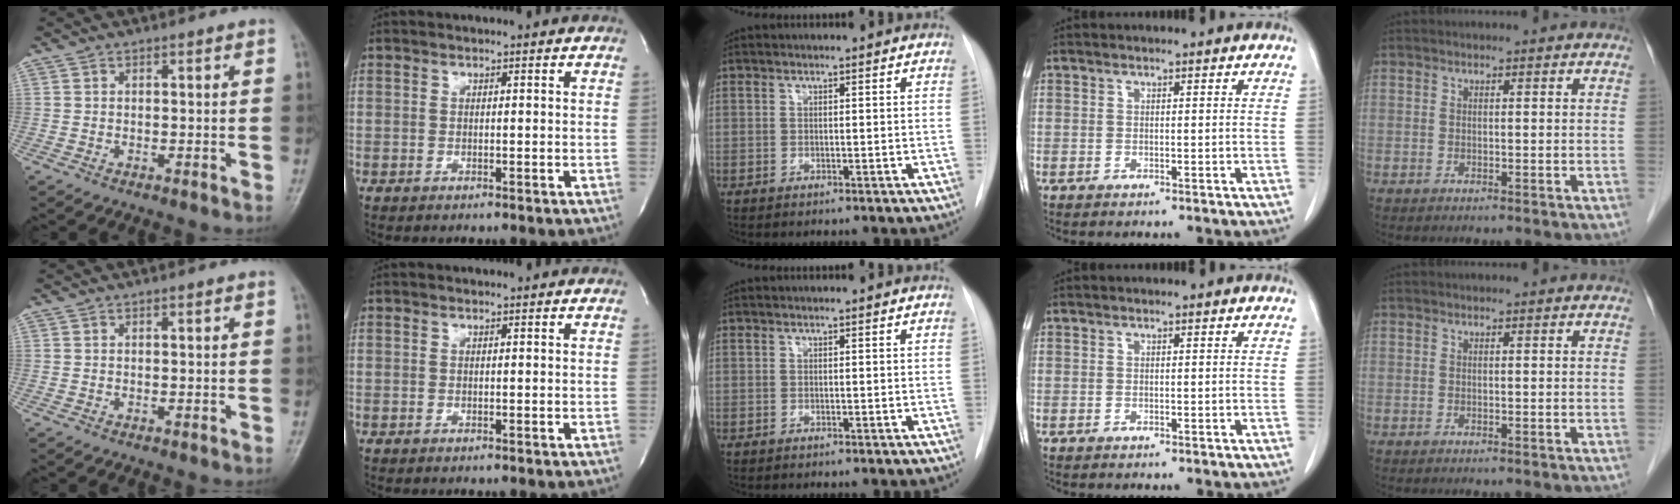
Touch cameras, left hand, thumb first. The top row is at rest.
{}